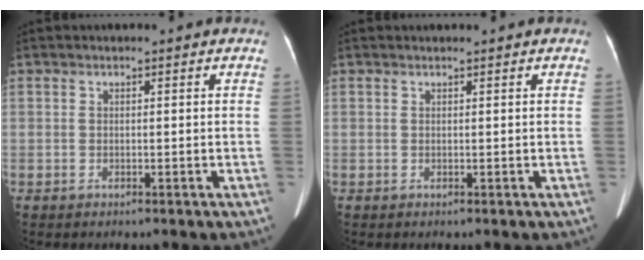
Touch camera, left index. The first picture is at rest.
{"total": 0.6, "force": [0.6, -0.1, 0.2], "torque": [-0.006, 0.011, 0.013]}